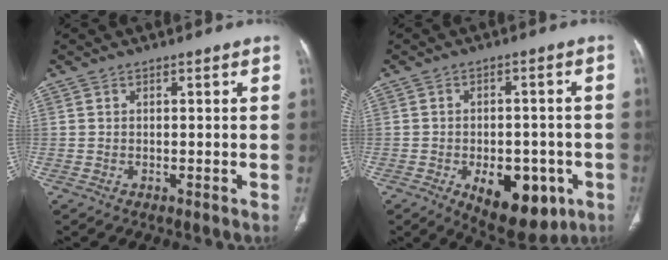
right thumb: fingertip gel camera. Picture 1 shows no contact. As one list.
[{"total": 13.5, "force": [-5.4, 7.5, 9.8], "torque": [-0.107, 0.013, -0.061]}]